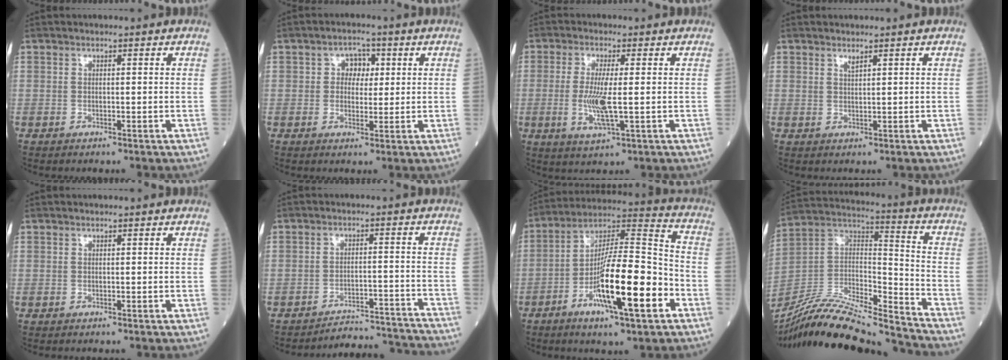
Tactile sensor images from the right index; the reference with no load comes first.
{"total": 3.7, "force": [0.9, 2.7, 2.3], "torque": [-0.028, 0.008, 0.012]}
{"total": 6.5, "force": [-0.6, 0.8, 6.4], "torque": [-0.136, -0.013, -0.012]}
{"total": 0.9, "force": [0.7, -0.1, 0.5], "torque": [-0.010, -0.007, 0.014]}
{"total": 0.0}
{"total": 11.4, "force": [-11.4, 0.3, -0.2], "torque": [0.016, 0.024, -0.148]}
{"total": 17.7, "force": [-6.5, 2.3, 16.3], "torque": [-0.290, -0.006, -0.111]}
{"total": 23.7, "force": [-21.9, 1.6, 9.1], "torque": [-0.204, -0.002, -0.380]}